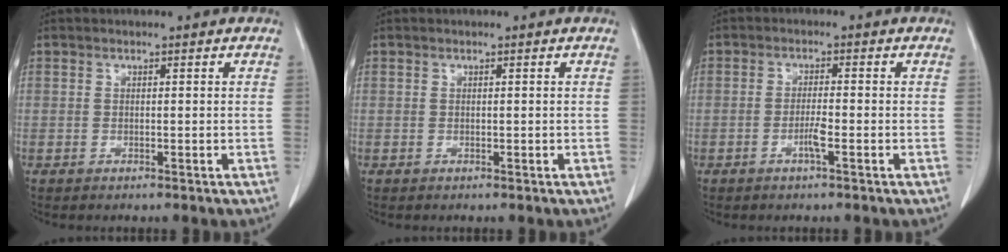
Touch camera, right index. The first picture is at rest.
{"total": 0.0}
{"total": 2.5, "force": [-1.1, 0.0, 2.2], "torque": [-0.044, -0.001, -0.023]}